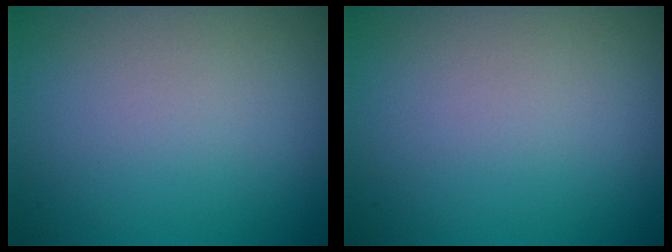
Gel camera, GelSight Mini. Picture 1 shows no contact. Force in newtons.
{"total": 0.0}